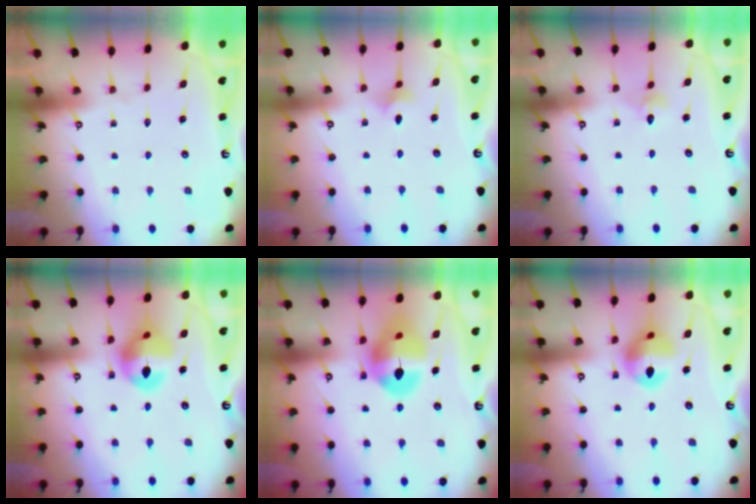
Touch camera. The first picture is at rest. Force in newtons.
{"total": 3.6, "press": 3.5, "slide": 0.8}
{"total": 2.4, "press": 2.4, "slide": 0.3}
{"total": 14.7, "press": 14.5, "slide": 2.1}
{"total": 14.5, "press": 14.5, "slide": 1.4}
{"total": 13.3, "press": 13.2, "slide": 1.6}